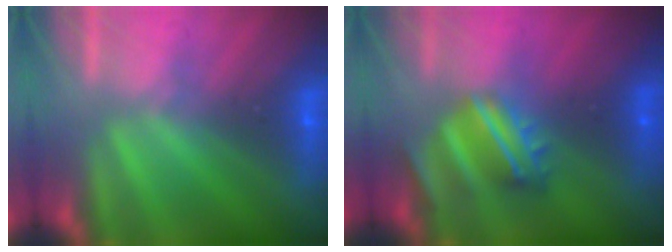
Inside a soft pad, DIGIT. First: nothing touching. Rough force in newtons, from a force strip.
{"total": 4.7}